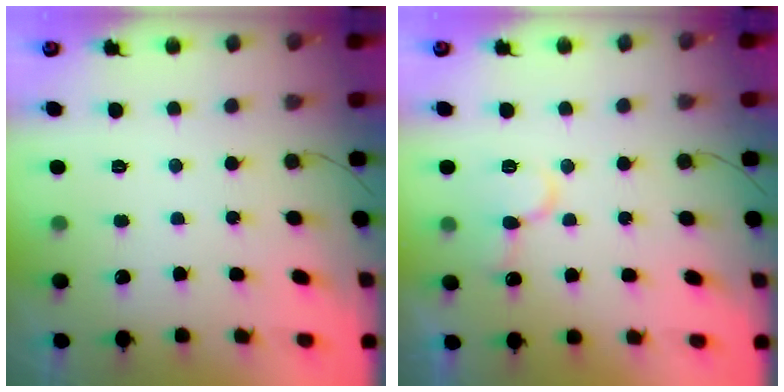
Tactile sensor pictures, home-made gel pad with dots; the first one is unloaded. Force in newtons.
{"total": 10.4, "press": 10.3, "slide": 1.3}